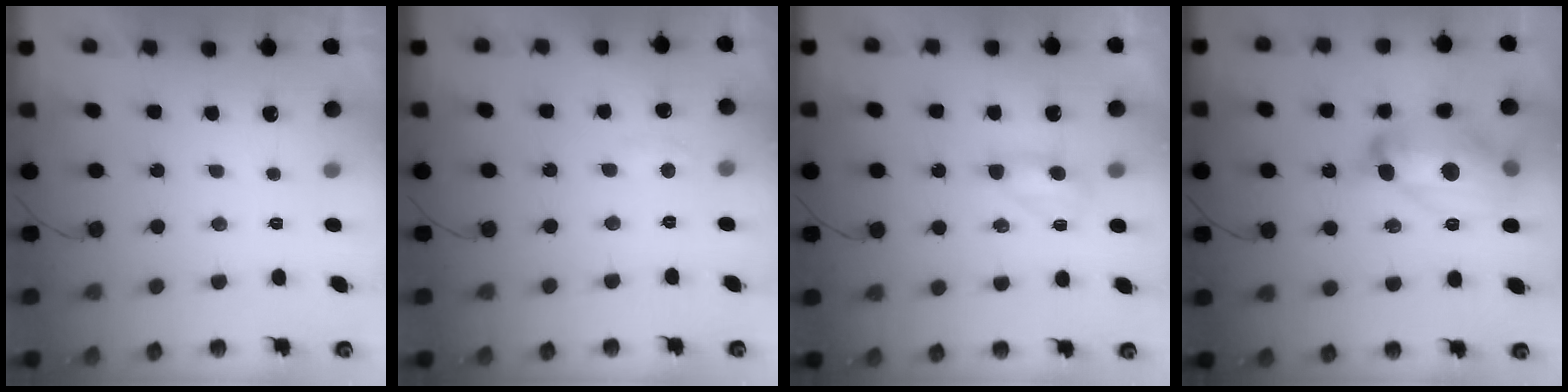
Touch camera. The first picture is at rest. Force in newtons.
{"total": 2.3, "press": 2.3, "slide": 0.3}
{"total": 5.9, "press": 5.9, "slide": 0.7}
{"total": 16.6, "press": 16.4, "slide": 2.0}